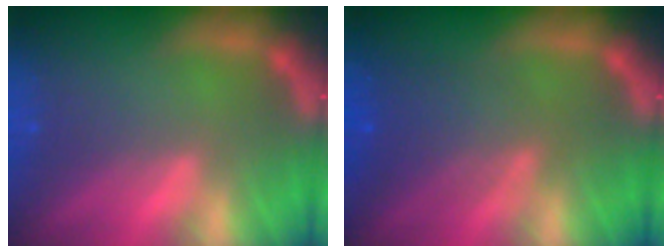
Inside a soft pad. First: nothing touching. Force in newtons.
{"total": 5.1}